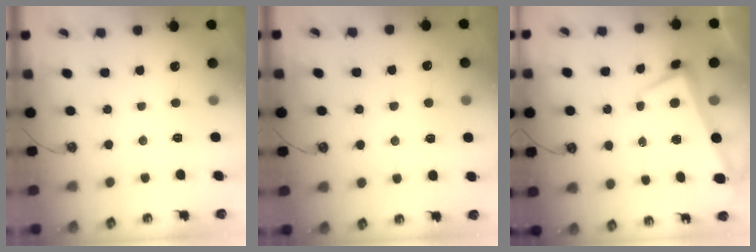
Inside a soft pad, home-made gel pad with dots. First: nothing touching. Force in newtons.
{"total": 3.2, "press": 3.1, "slide": 0.9}
{"total": 2.5, "press": 2.4, "slide": 0.4}